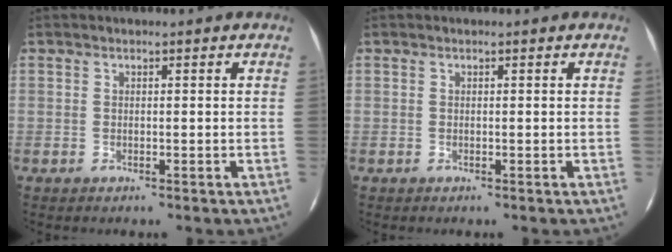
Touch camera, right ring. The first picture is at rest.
{"total": 0.0}